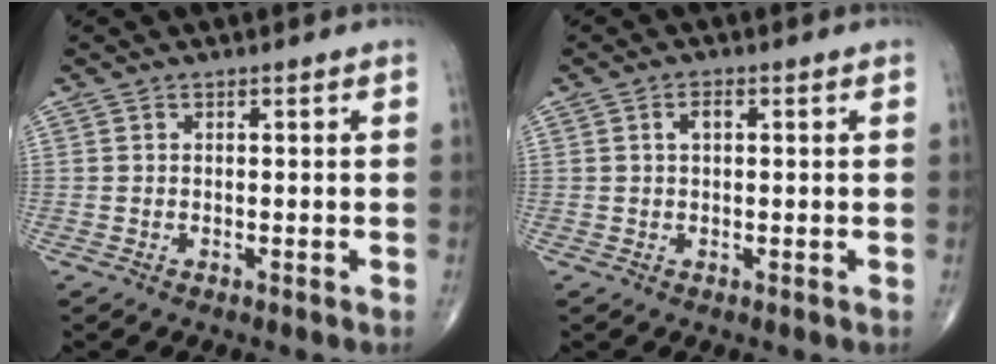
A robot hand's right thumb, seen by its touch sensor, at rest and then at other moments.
{"total": 2.0, "force": [0.5, 1.1, 1.6], "torque": [-0.030, 0.006, 0.008]}